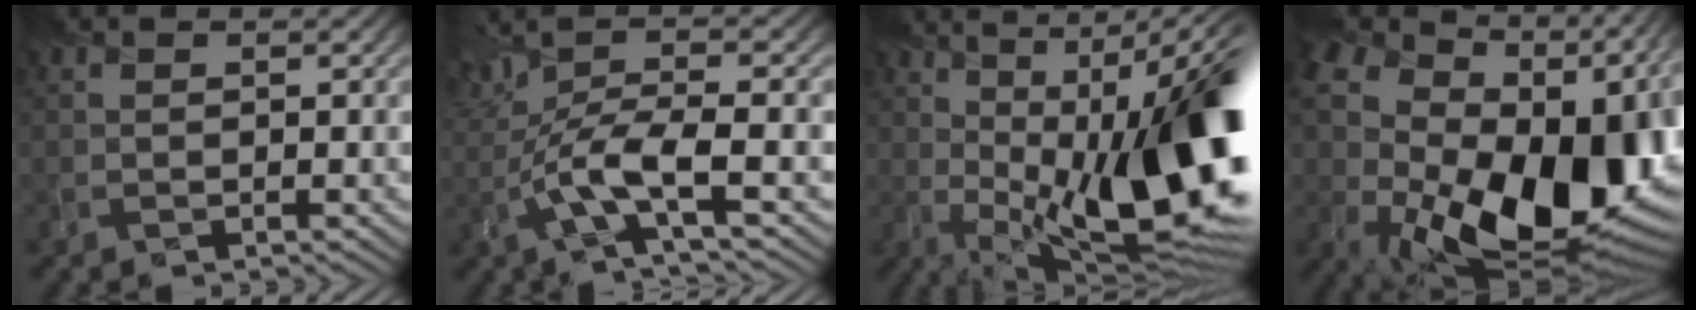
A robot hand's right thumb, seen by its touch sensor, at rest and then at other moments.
{"total": 7.1, "force": [-1.7, 1.5, 6.8], "torque": [-0.135, 0.012, -0.044]}
{"total": 20.7, "force": [-0.3, 8.9, 18.7], "torque": [-0.238, -0.001, 0.006]}
{"total": 20.8, "force": [-0.4, 13.9, 15.4], "torque": [-0.275, -0.053, 0.041]}